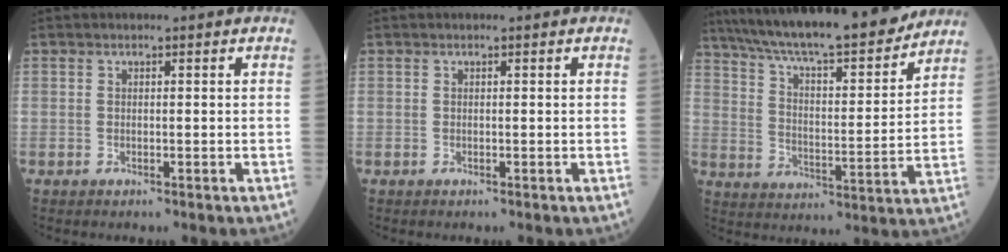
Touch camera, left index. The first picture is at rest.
{"total": 0.0}
{"total": 23.5, "force": [20.3, 2.9, 11.4], "torque": [-0.196, 0.003, 0.304]}